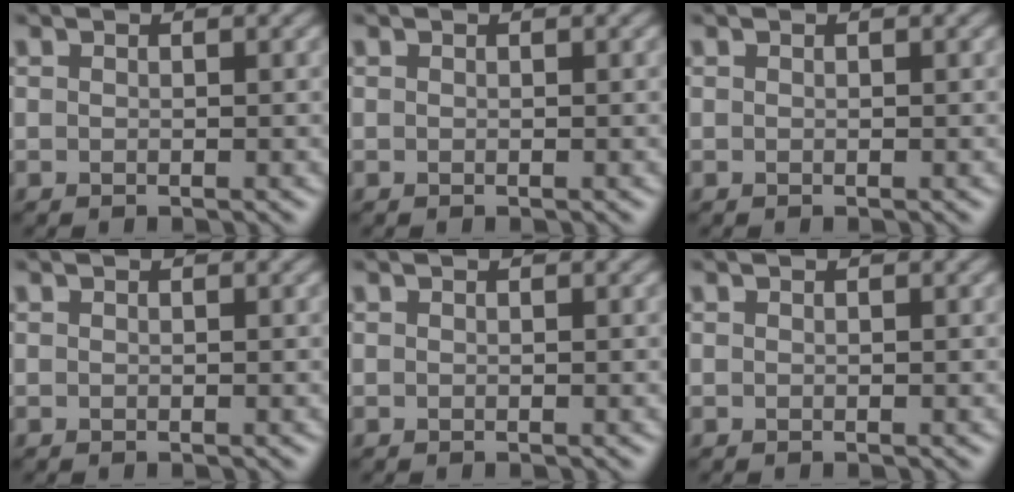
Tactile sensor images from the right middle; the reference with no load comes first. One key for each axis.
{"total": 0.0}
{"total": 0.0}
{"total": 0.0}
{"total": 0.0}
{"total": 0.0}